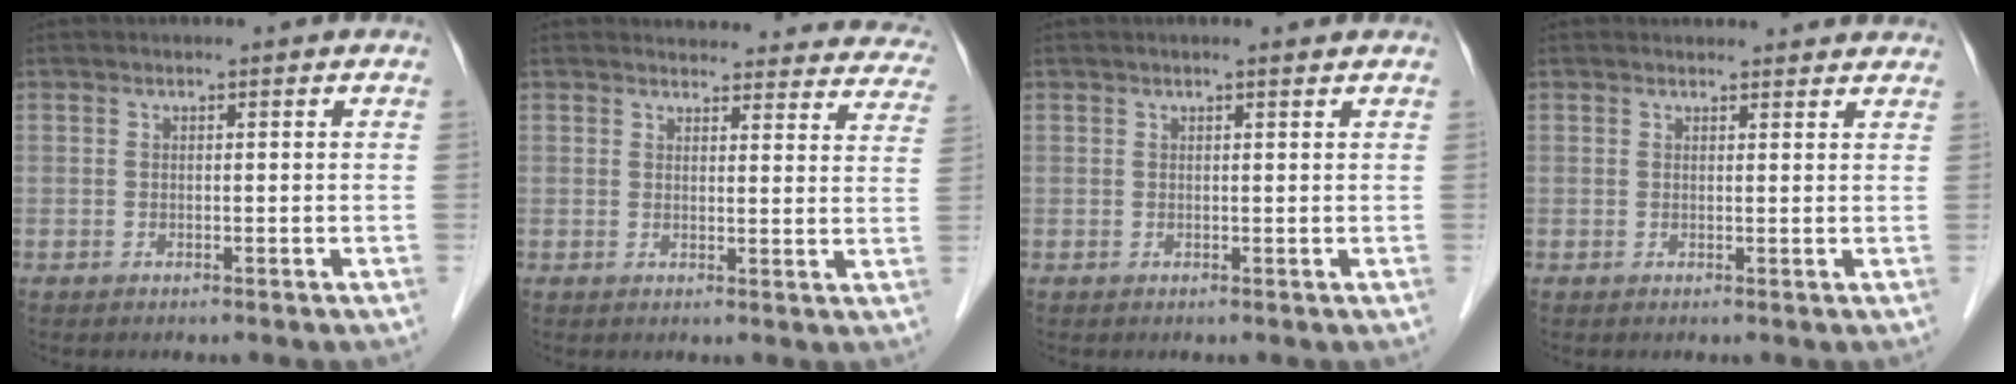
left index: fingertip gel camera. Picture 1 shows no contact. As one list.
[{"total": 20.1, "force": [19.1, 5.2, 3.4], "torque": [-0.018, -0.042, 0.196]}, {"total": 1.5, "force": [1.3, 0.0, 0.8], "torque": [-0.015, 0.011, 0.020]}, {"total": 5.6, "force": [5.4, 1.5, 0.8], "torque": [-0.001, 0.013, 0.049]}]